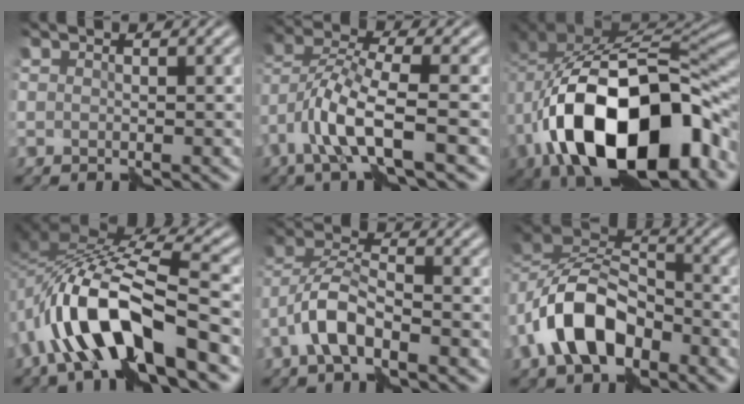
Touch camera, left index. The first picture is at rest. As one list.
[{"total": 6.2, "force": [-2.8, 1.8, 5.3], "torque": [-0.115, 0.002, -0.060]}, {"total": 16.6, "force": [-5.9, 9.3, 12.5], "torque": [-0.196, -0.018, -0.101]}, {"total": 10.8, "force": [-5.1, 4.0, 8.7], "torque": [-0.172, 0.013, -0.097]}, {"total": 4.9, "force": [-2.7, 2.0, 3.5], "torque": [-0.075, 0.011, -0.060]}, {"total": 8.5, "force": [-3.9, 5.1, 5.5], "torque": [-0.102, 0.013, -0.082]}]